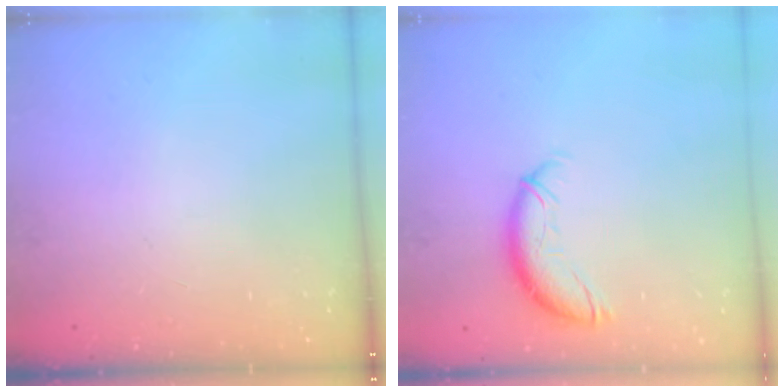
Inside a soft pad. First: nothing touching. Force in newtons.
{"total": 10.5, "press": 10.5, "slide": 0.7}